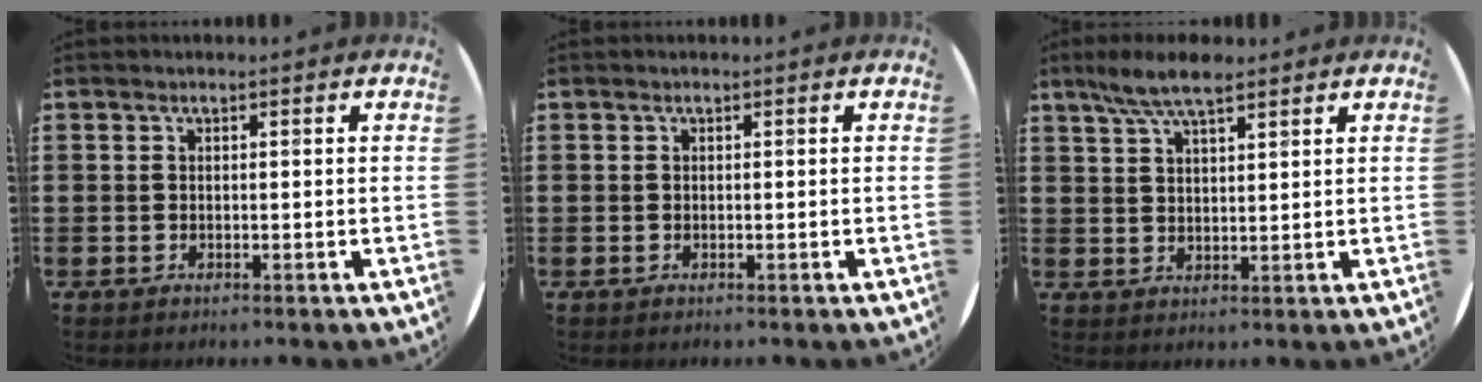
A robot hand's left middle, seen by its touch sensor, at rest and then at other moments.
{"total": 0.0}
{"total": 6.2, "force": [4.8, 1.6, 3.6], "torque": [-0.082, -0.002, 0.086]}